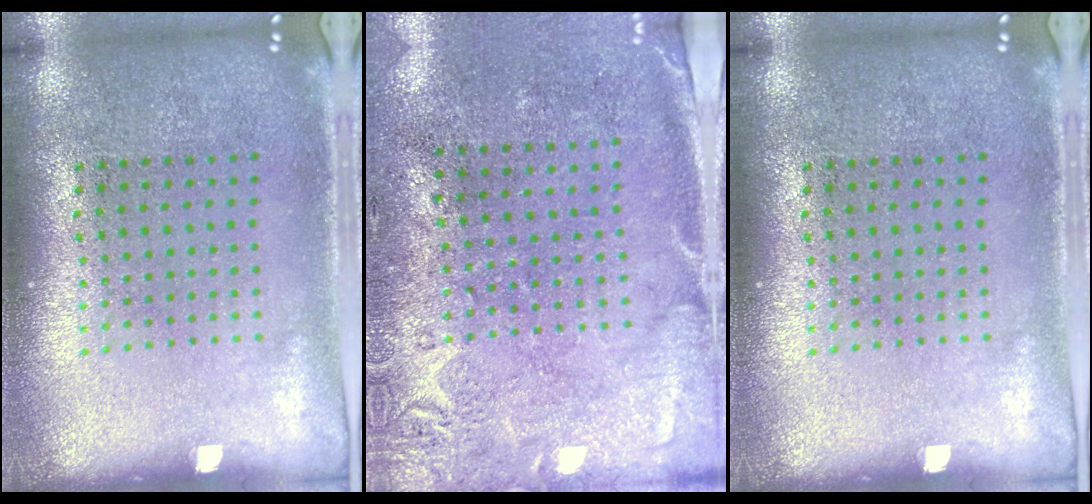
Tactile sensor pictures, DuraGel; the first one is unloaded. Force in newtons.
{"total": 2.7, "press": 2.2, "slide": 1.6}
{"total": 0.0}